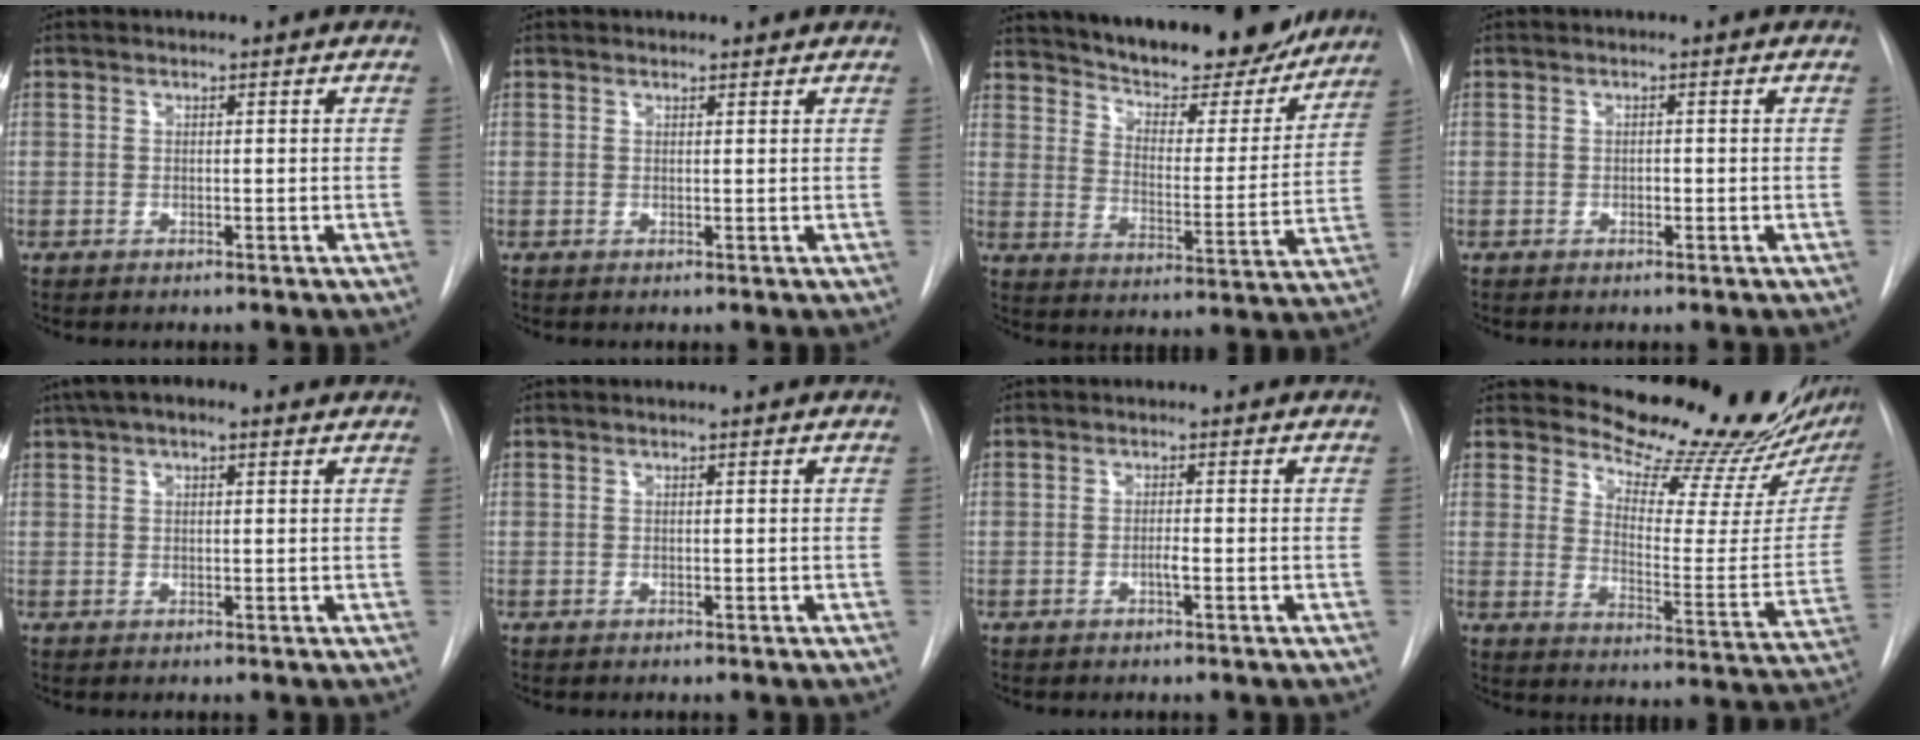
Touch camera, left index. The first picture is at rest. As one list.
[{"total": 2.1, "force": [2.0, 0.5, 0.3], "torque": [-0.009, 0.014, 0.024]}, {"total": 23.1, "force": [20.4, 5.6, 9.3], "torque": [-0.152, -0.019, 0.280]}, {"total": 0.5, "force": [-0.2, 0.3, 0.4], "torque": [-0.004, 0.002, -0.004]}, {"total": 6.8, "force": [4.4, 2.3, 4.7], "torque": [-0.086, 0.038, 0.069]}, {"total": 0.0}, {"total": 1.0, "force": [-0.5, 0.0, 0.9], "torque": [-0.019, 0.001, -0.009]}, {"total": 19.1, "force": [17.6, 3.3, 6.6], "torque": [-0.085, -0.095, 0.218]}]